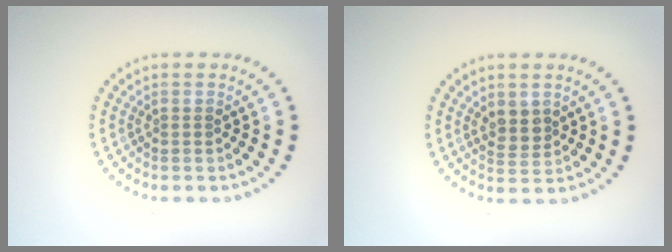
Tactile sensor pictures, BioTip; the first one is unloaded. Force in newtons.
{"total": 2.0, "press": 1.8, "slide": 0.8}